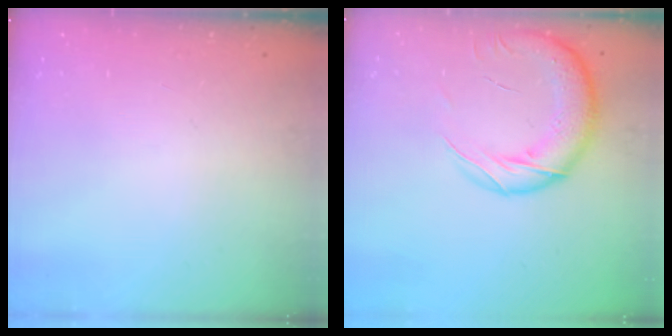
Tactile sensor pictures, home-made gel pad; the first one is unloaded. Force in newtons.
{"total": 22.7, "press": 22.1, "slide": 5.1}